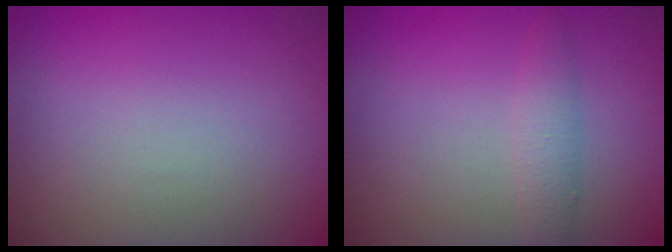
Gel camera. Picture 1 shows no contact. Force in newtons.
{"total": 1.9, "press": 1.9, "slide": 0.1}